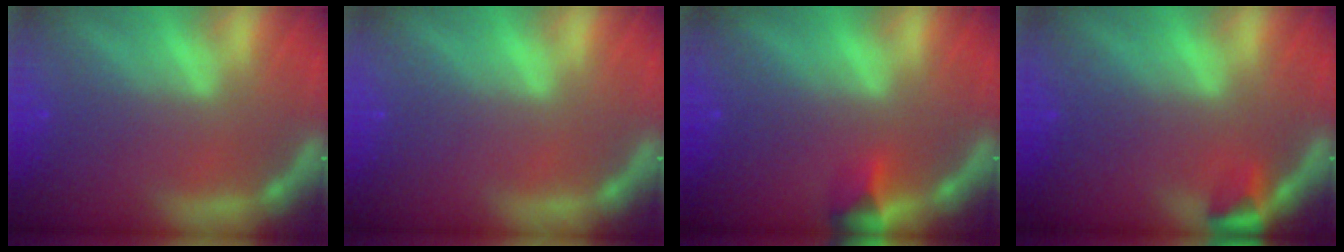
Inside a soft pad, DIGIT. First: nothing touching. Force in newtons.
{"total": 0.0}
{"total": 1.9}
{"total": 1.9}